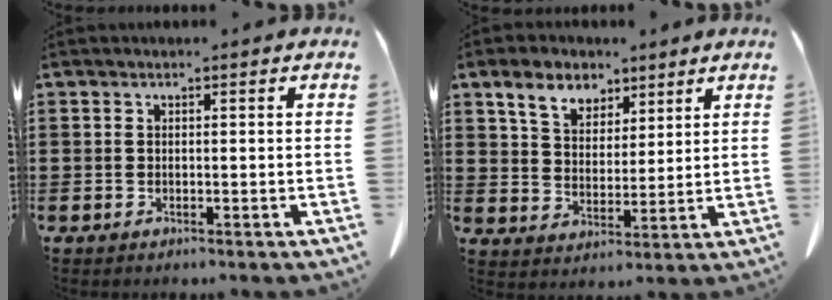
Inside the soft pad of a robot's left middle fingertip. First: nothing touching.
{"total": 6.9, "force": [4.9, 4.1, 2.7], "torque": [-0.069, 0.001, 0.089]}